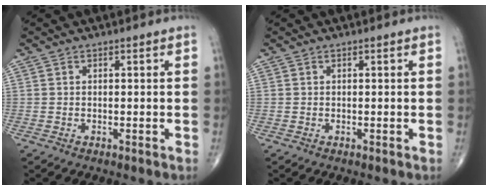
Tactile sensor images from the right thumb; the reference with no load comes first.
{"total": 0.0}